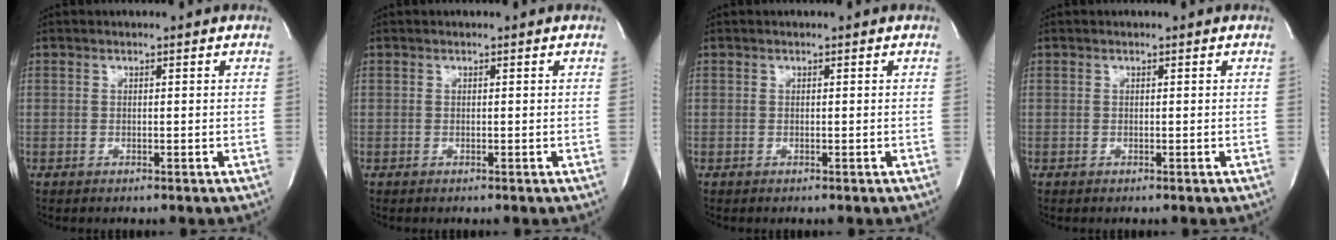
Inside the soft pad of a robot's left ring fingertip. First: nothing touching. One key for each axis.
{"total": 0.0}
{"total": 0.0}
{"total": 0.0}